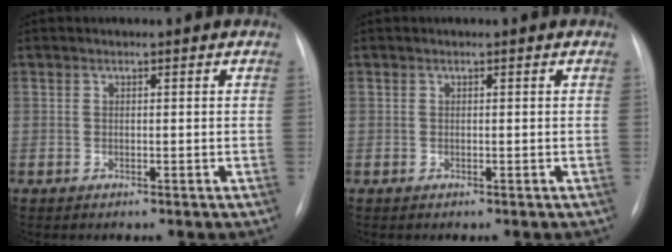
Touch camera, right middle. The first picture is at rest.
{"total": 0.0}